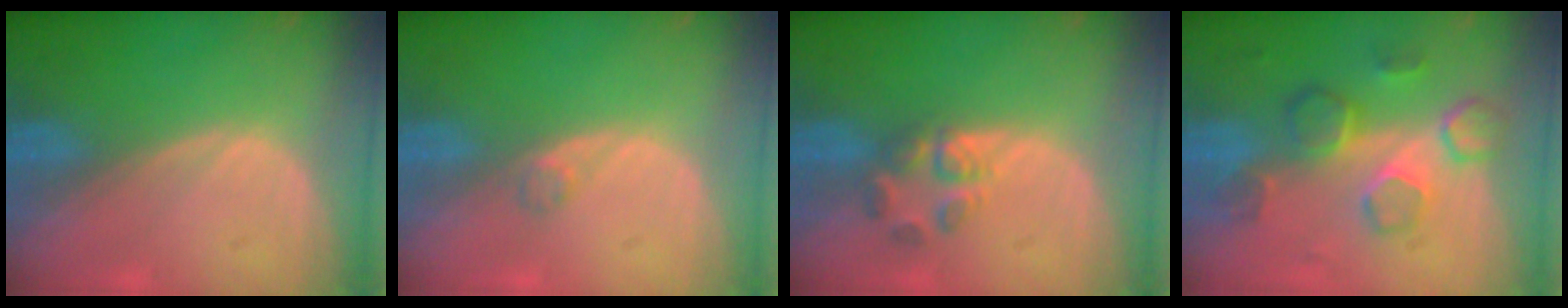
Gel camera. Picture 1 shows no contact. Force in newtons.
{"total": 1.2, "press": 1.2, "slide": 0.1}
{"total": 4.0, "press": 4.0, "slide": 0.8}
{"total": 8.6, "press": 7.7, "slide": 3.9}